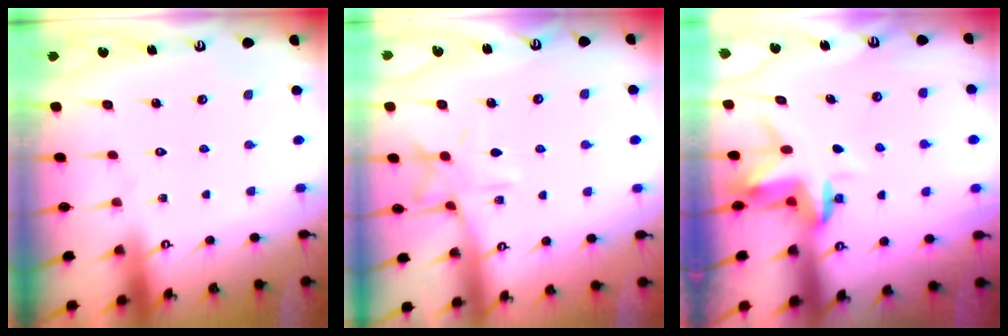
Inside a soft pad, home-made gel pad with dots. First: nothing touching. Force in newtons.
{"total": 8.8, "press": 8.8, "slide": 0.4}
{"total": 3.5, "press": 3.5, "slide": 0.2}